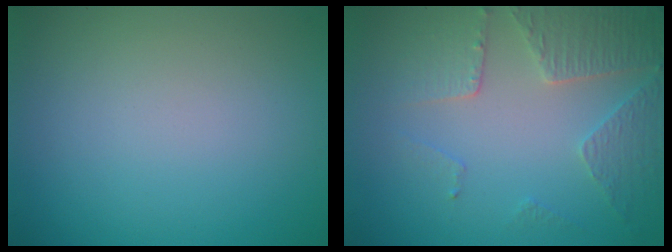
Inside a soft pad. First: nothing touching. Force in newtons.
{"total": 4.5, "press": 3.3, "slide": 3.1}